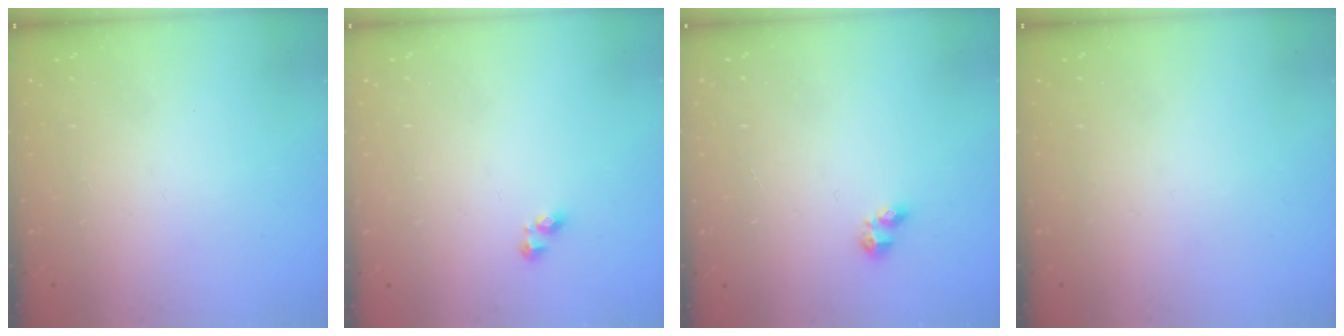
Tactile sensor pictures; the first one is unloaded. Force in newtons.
{"total": 2.7, "press": 2.7, "slide": 0.4}
{"total": 3.3, "press": 3.3, "slide": 0.4}
{"total": 0.0}